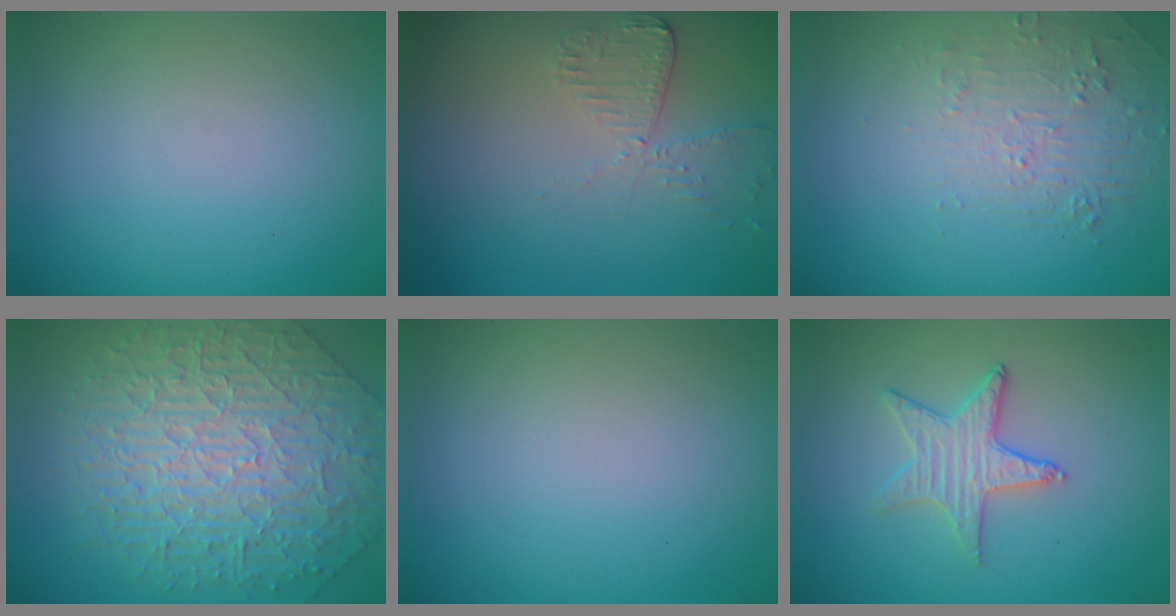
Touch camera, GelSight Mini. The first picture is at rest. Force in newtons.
{"total": 2.6, "press": 2.3, "slide": 1.2}
{"total": 2.1, "press": 0.9, "slide": 1.9}
{"total": 9.1, "press": 6.8, "slide": 6.0}
{"total": 0.0}
{"total": 2.8, "press": 2.7, "slide": 0.7}